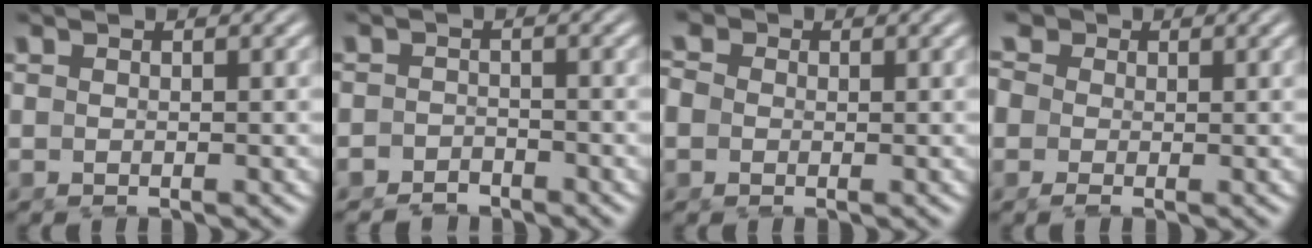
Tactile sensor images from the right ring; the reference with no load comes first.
{"total": 2.6, "force": [-2.5, 0.4, -0.7], "torque": [0.013, -0.015, -0.039]}
{"total": 3.1, "force": [0.2, 2.9, 1.0], "torque": [-0.028, -0.002, -0.007]}
{"total": 3.9, "force": [1.0, 3.4, 1.7], "torque": [-0.038, -0.001, 0.004]}